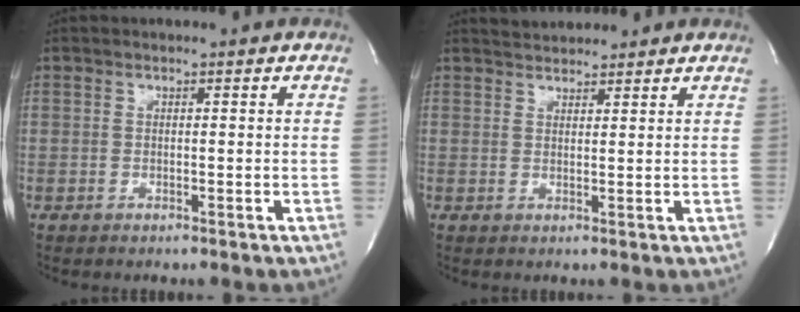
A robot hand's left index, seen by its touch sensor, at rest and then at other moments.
{"total": 3.4, "force": [3.3, 0.8, 0.3], "torque": [-0.008, 0.025, 0.053]}